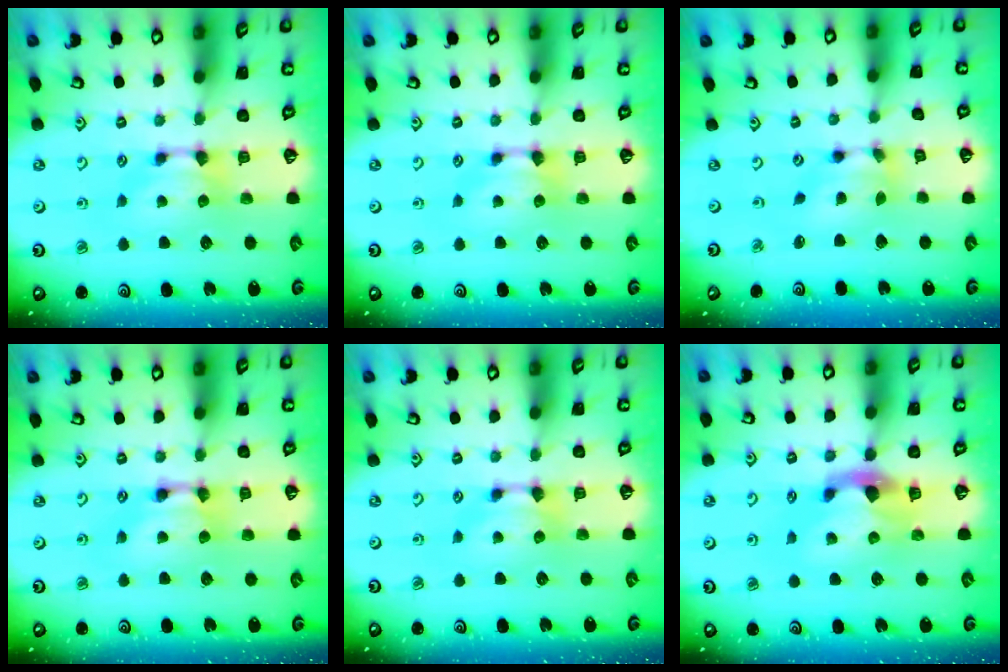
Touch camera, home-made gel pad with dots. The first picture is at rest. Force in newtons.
{"total": 0.0}
{"total": 5.0, "press": 4.6, "slide": 1.9}
{"total": 2.0, "press": 2.0, "slide": 0.1}
{"total": 0.0}
{"total": 2.8, "press": 2.5, "slide": 1.3}